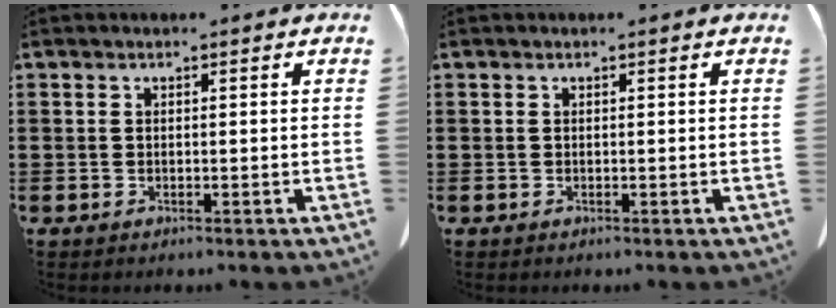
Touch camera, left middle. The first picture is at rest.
{"total": 0.0}